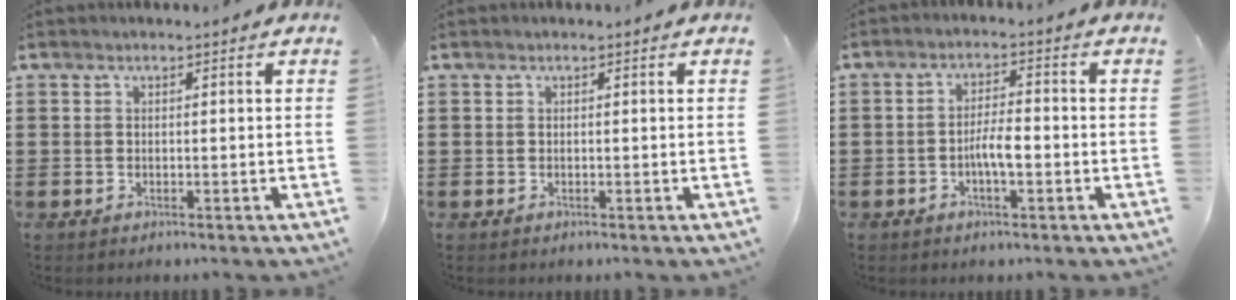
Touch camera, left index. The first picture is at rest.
{"total": 0.0}
{"total": 4.1, "force": [-1.2, 1.1, 3.7], "torque": [-0.073, 0.005, -0.024]}